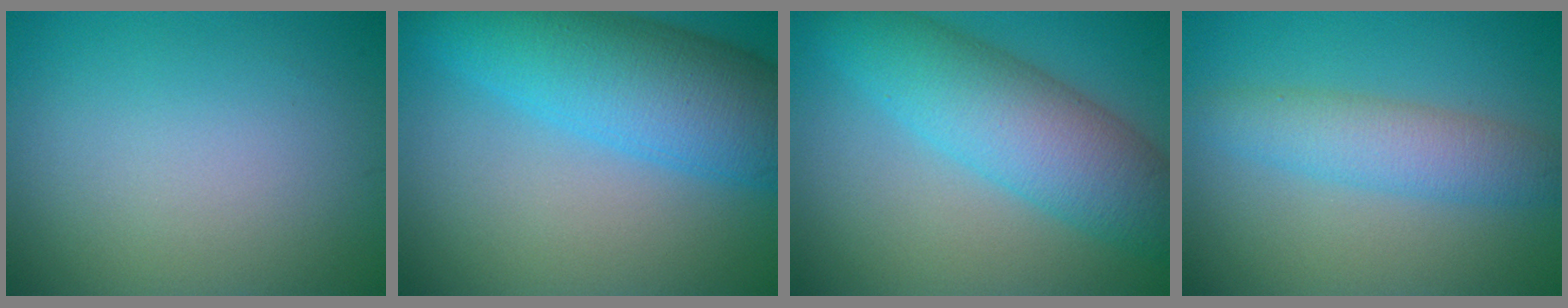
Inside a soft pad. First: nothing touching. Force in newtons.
{"total": 10.0, "press": 10.0, "slide": 0.3}
{"total": 8.0, "press": 8.0, "slide": 0.1}
{"total": 3.9, "press": 3.9, "slide": 0.0}